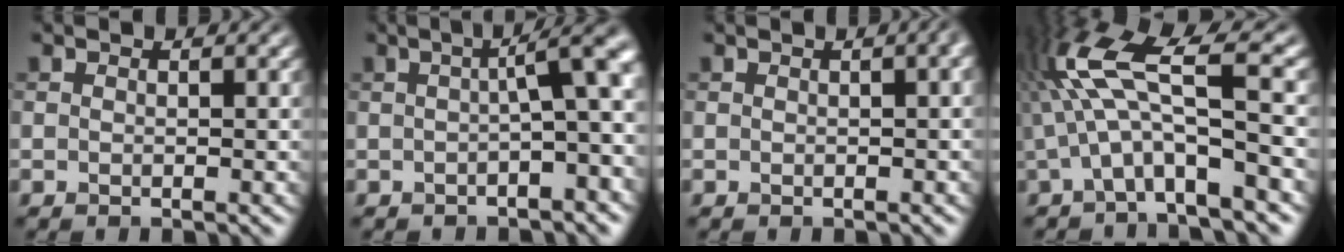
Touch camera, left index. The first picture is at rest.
{"total": 7.3, "force": [0.3, 1.8, 7.1], "torque": [-0.076, 0.018, -0.001]}
{"total": 2.7, "force": [0.6, 1.1, 2.3], "torque": [-0.009, 0.012, 0.007]}
{"total": 8.0, "force": [-0.1, 1.9, 7.8], "torque": [-0.156, 0.018, -0.014]}